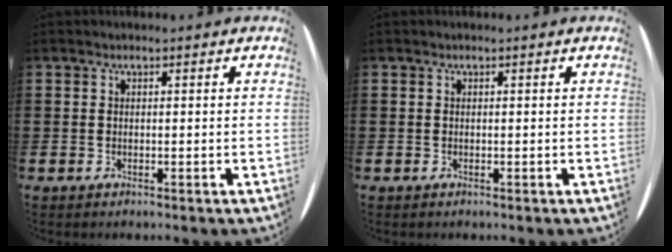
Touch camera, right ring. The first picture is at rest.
{"total": 0.0}